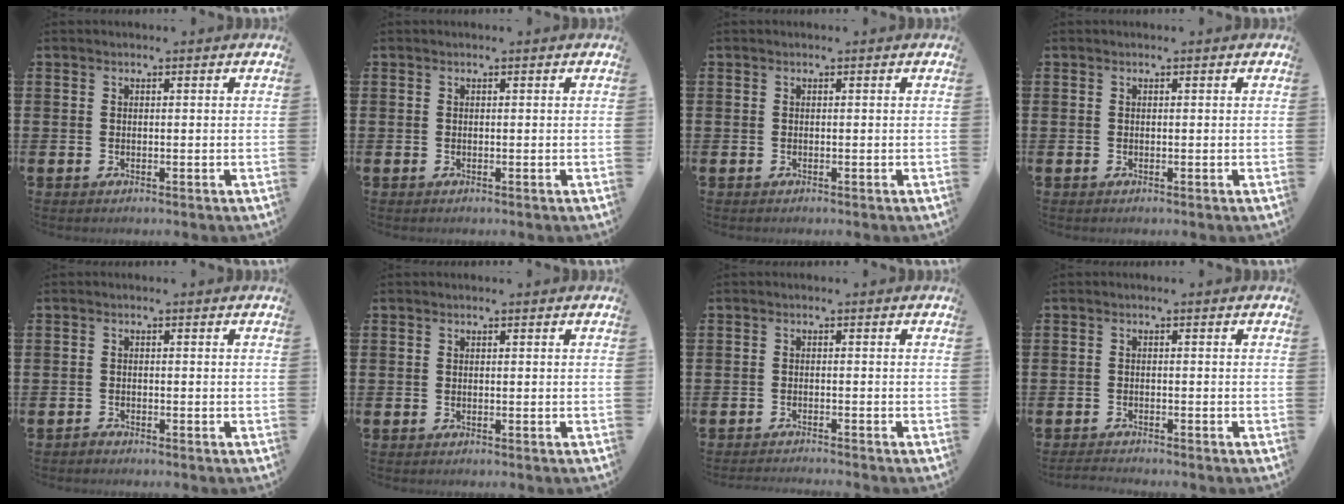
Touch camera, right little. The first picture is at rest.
{"total": 0.0}
{"total": 0.0}
{"total": 0.0}
{"total": 0.7, "force": [-0.7, 0.2, 0.1], "torque": [-0.003, -0.002, -0.015]}
{"total": 0.0}
{"total": 1.0, "force": [-1.0, -0.2, 0.0], "torque": [-0.001, 0.000, -0.020]}
{"total": 1.2, "force": [-1.2, 0.0, 0.2], "torque": [-0.006, 0.001, -0.024]}